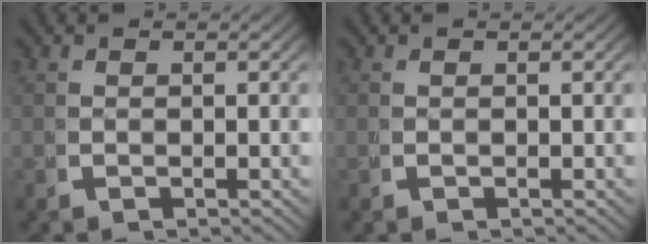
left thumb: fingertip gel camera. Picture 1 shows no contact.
{"total": 0.0}